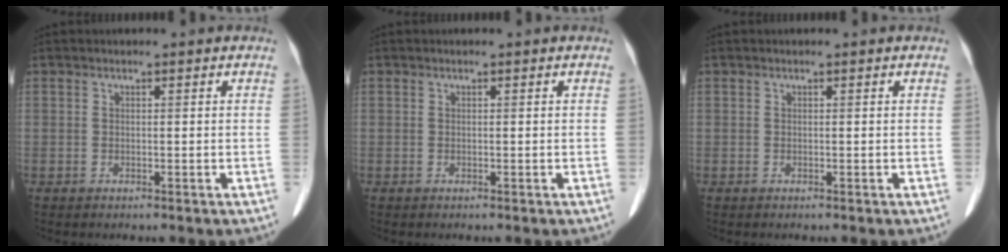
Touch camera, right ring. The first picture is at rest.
{"total": 0.0}
{"total": 0.0}